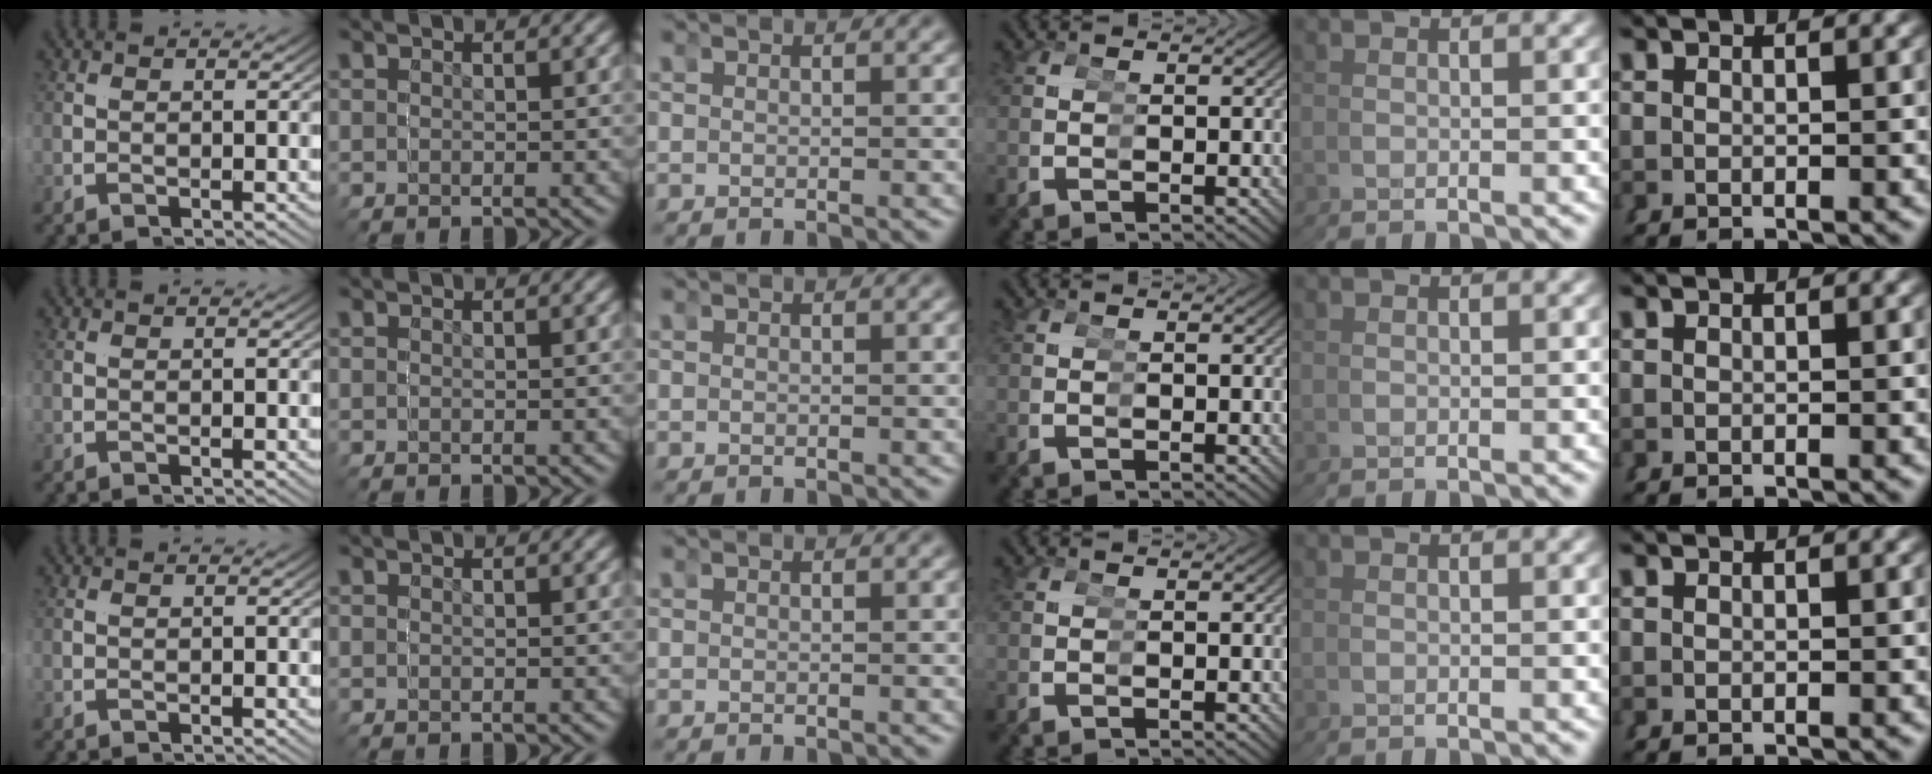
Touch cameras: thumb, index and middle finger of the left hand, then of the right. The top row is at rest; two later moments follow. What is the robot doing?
{"motion": "grasp_and_lifting", "object": "scissors"}